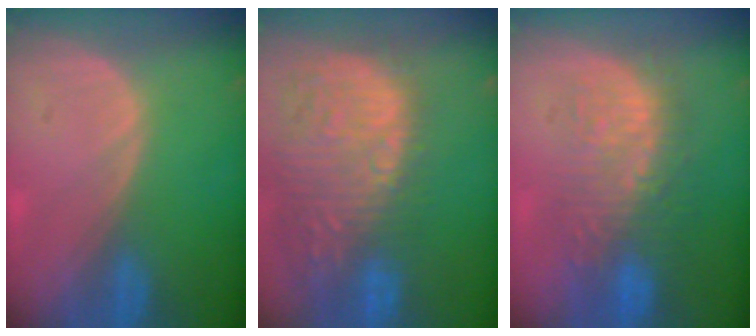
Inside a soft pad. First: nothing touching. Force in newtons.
{"total": 15.6, "press": 12.7, "slide": 9.0}
{"total": 10.0, "press": 9.3, "slide": 3.8}